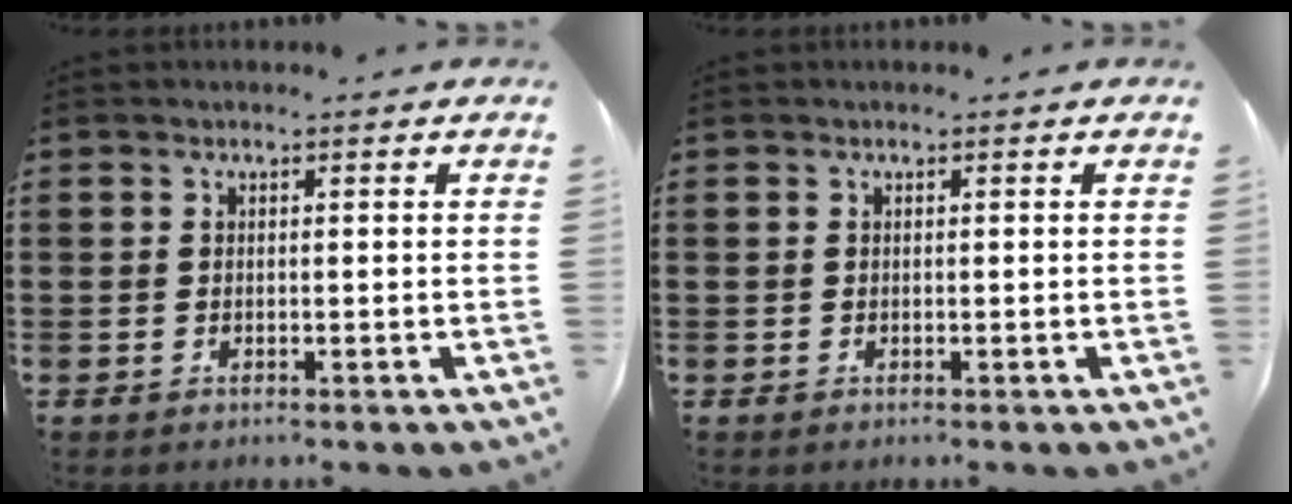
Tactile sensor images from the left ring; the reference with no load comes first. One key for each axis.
{"total": 0.0}